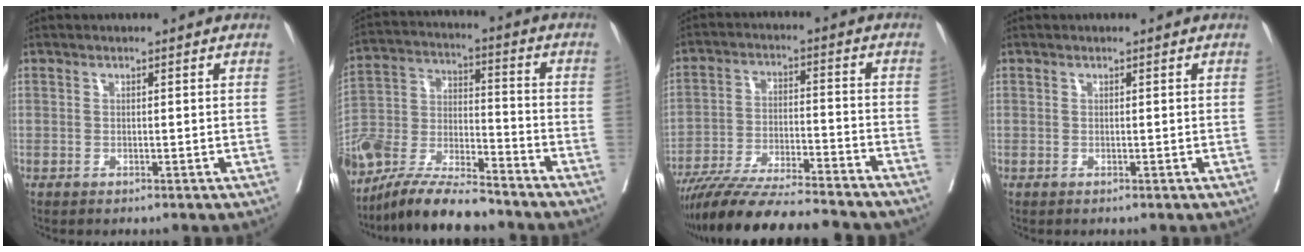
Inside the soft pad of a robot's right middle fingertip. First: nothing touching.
{"total": 16.4, "force": [-14.2, 2.6, 7.7], "torque": [-0.167, -0.010, -0.270]}
{"total": 19.7, "force": [-17.5, 1.5, 8.9], "torque": [-0.155, -0.028, -0.277]}
{"total": 0.0}